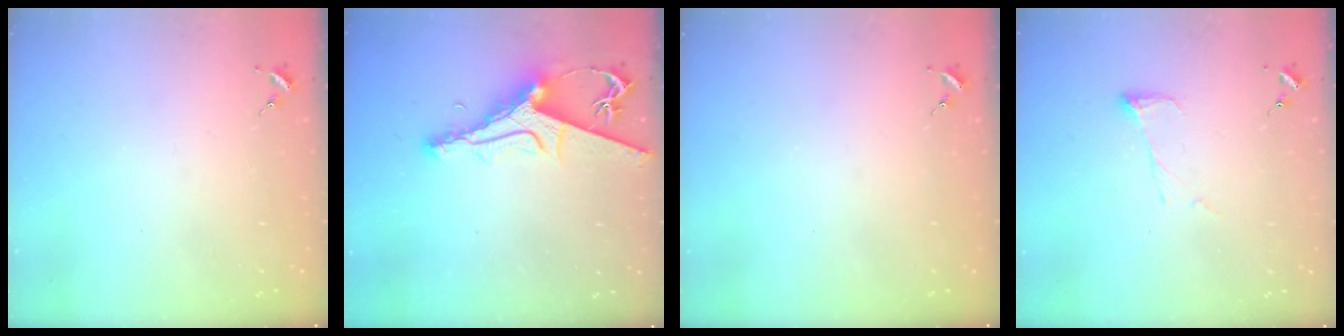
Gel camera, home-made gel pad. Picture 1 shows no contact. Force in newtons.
{"total": 11.0, "press": 10.9, "slide": 1.2}
{"total": 0.0}
{"total": 6.0, "press": 6.0, "slide": 0.3}